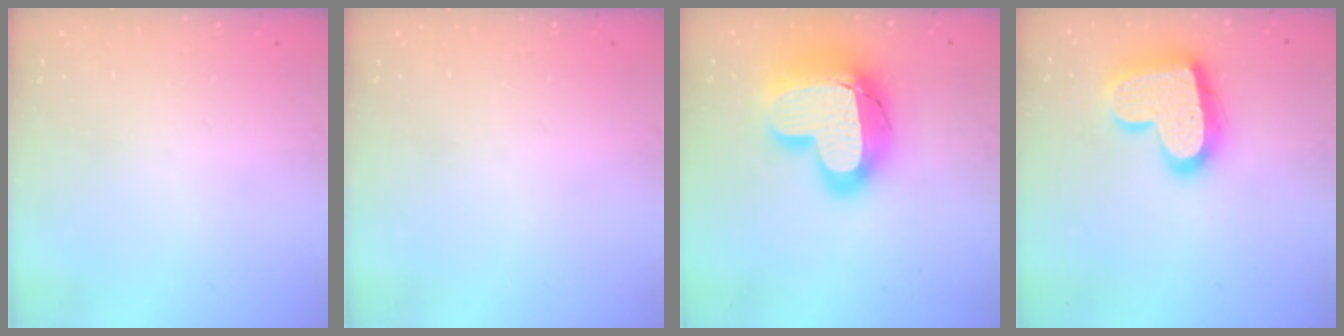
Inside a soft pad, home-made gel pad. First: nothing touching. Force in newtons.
{"total": 0.0}
{"total": 23.0, "press": 22.9, "slide": 1.6}
{"total": 19.1, "press": 19.0, "slide": 1.3}